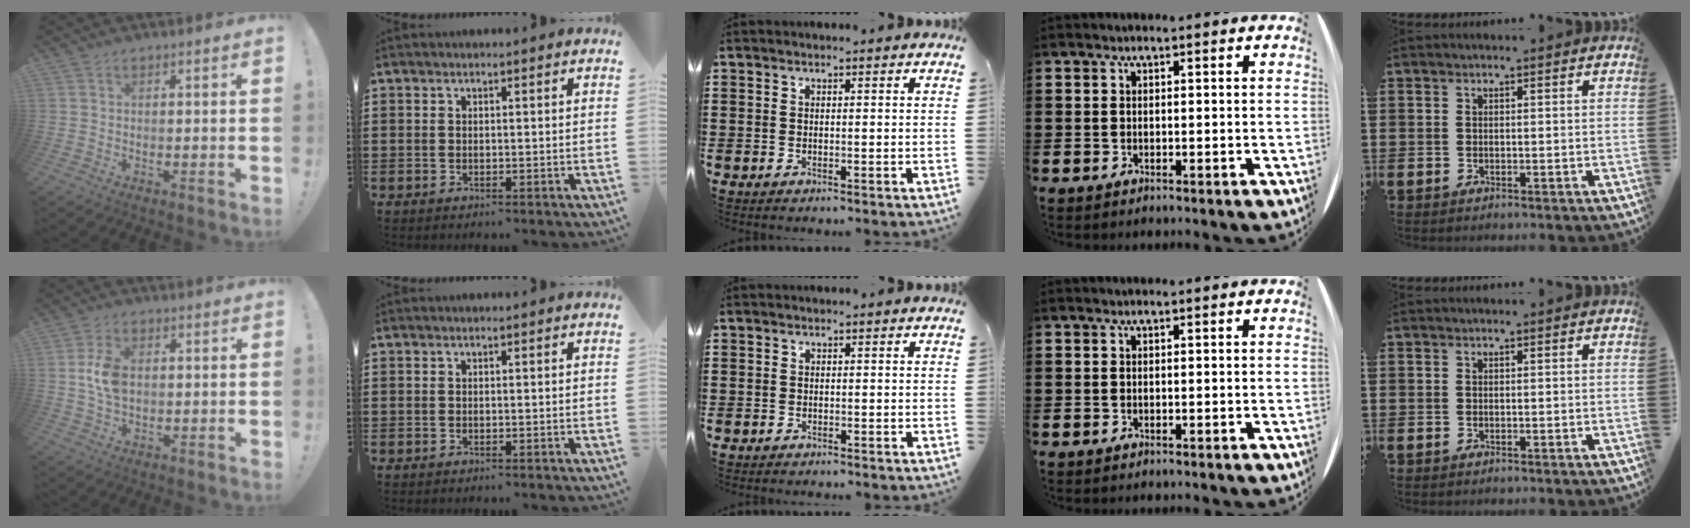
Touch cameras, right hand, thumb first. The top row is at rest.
{"thumb": {"total": 7.6, "force": [0.5, 4.8, 5.9], "torque": [-0.110, 0.002, 0.007]}, "middle": {"total": 0.6, "force": [-0.5, 0.2, 0.0], "torque": [0.000, 0.001, -0.011]}}